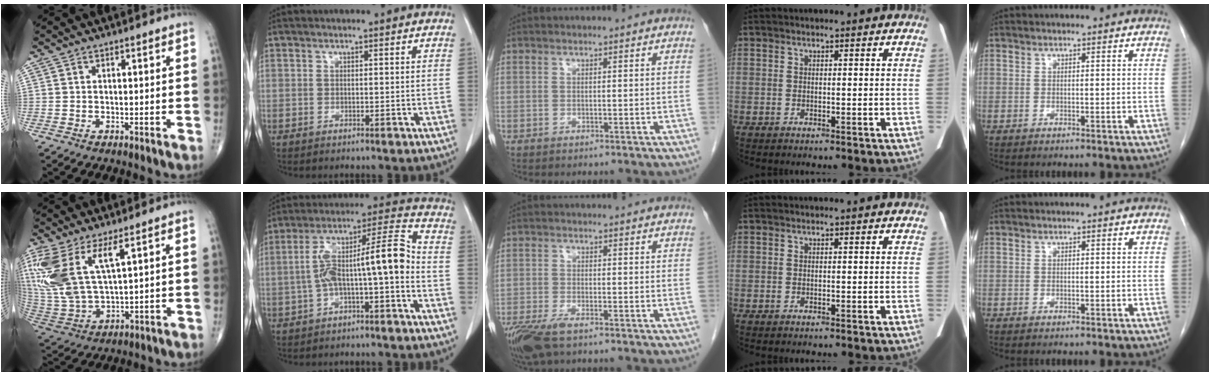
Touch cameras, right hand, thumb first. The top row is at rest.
{"thumb": {"total": 15.7, "force": [7.2, 5.6, 12.8], "torque": [-0.299, -0.029, 0.161]}, "index": {"total": 11.9, "force": [-2.2, 1.7, 11.6], "torque": [-0.198, 0.047, -0.033]}, "middle": {"total": 7.0, "force": [-4.8, 2.1, 4.7], "torque": [-0.093, -0.017, -0.087]}}